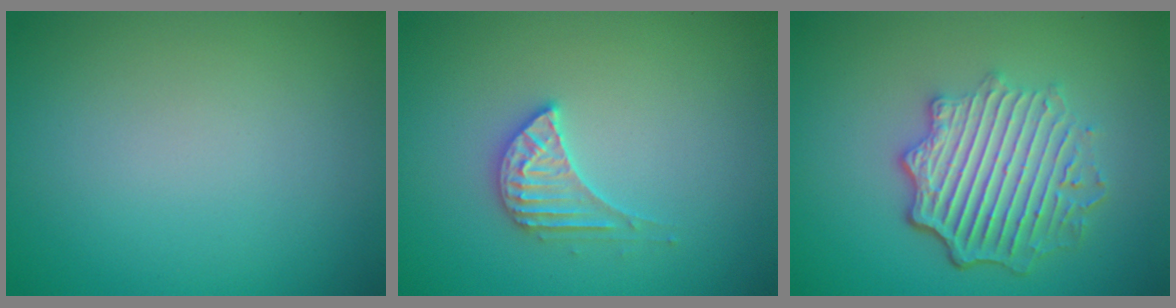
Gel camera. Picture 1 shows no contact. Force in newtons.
{"total": 2.6, "press": 2.6, "slide": 0.2}
{"total": 5.9, "press": 4.5, "slide": 3.9}